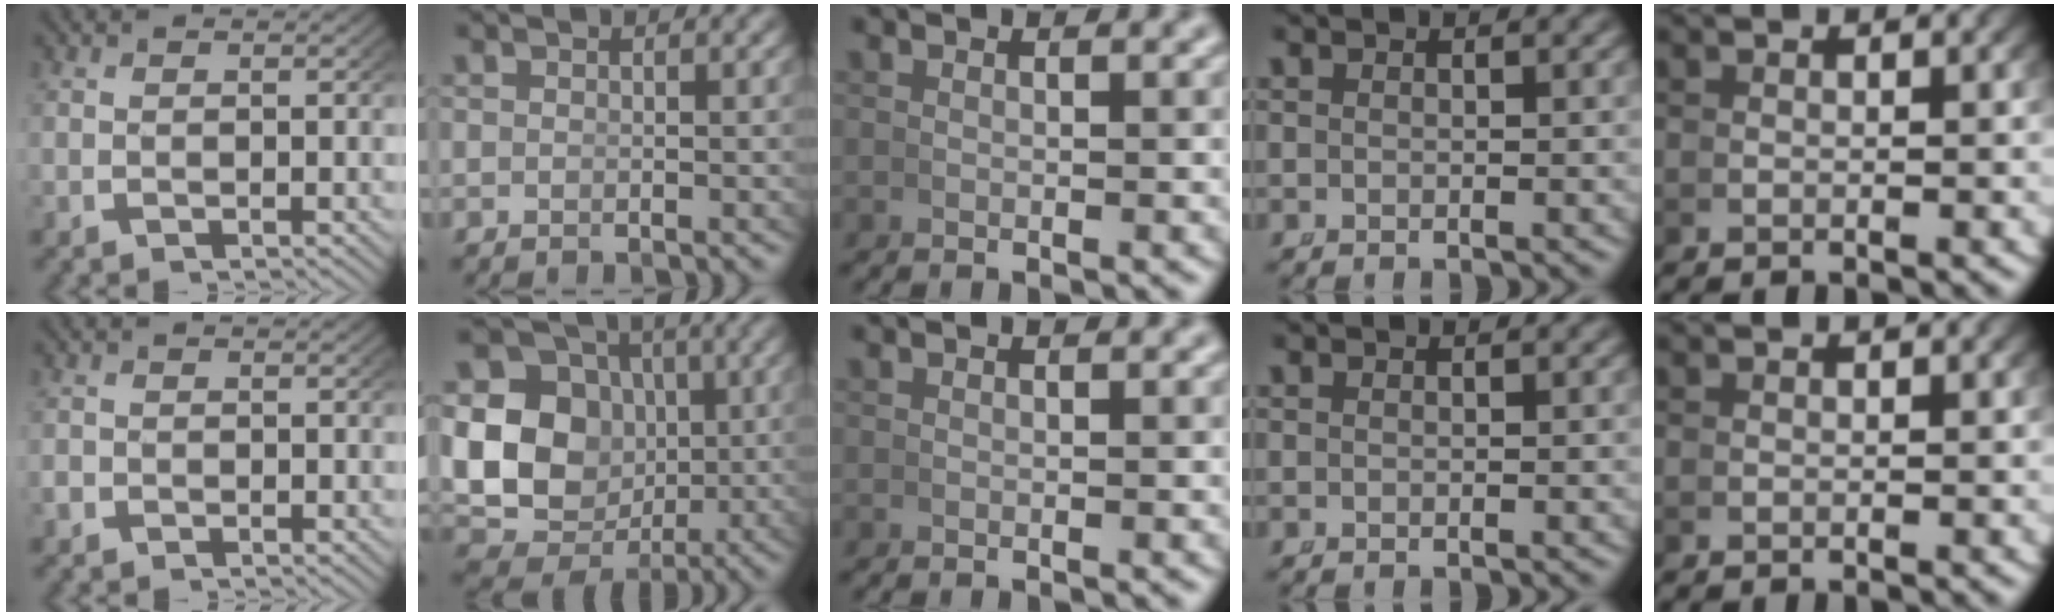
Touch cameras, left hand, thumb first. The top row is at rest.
{"thumb": {"total": 1.0, "force": [-0.5, 0.8, 0.2], "torque": [-0.009, -0.004, -0.012]}, "index": {"total": 17.3, "force": [-0.9, 14.6, 9.1], "torque": [-0.178, -0.047, -0.008]}}